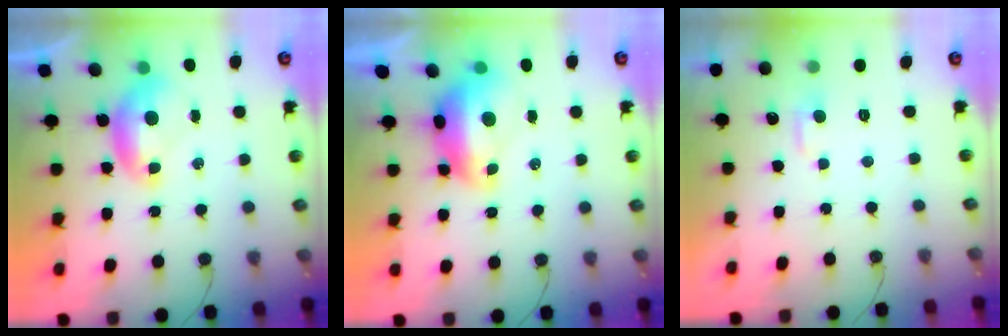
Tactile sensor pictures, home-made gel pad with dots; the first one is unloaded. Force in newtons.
{"total": 2.9, "press": 2.8, "slide": 0.7}
{"total": 2.0, "press": 2.0, "slide": 0.4}